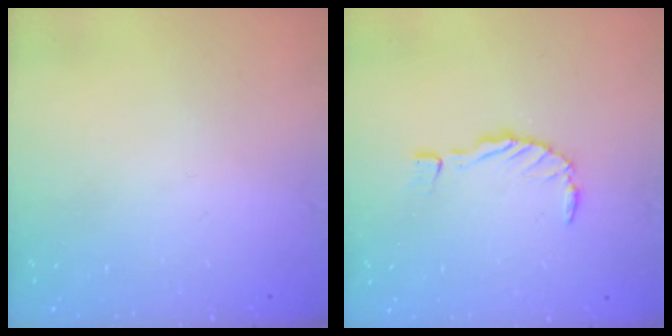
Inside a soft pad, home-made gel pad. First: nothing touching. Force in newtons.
{"total": 0.0}